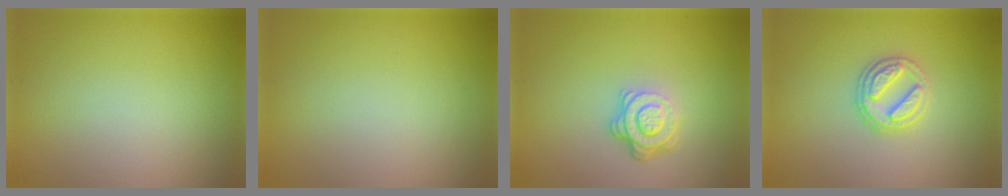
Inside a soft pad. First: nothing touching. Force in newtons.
{"total": 0.0}
{"total": 3.8, "press": 2.7, "slide": 2.6}
{"total": 2.9, "press": 2.8, "slide": 0.9}